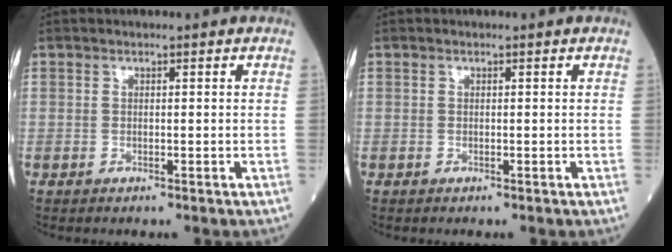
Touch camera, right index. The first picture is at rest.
{"total": 0.0}